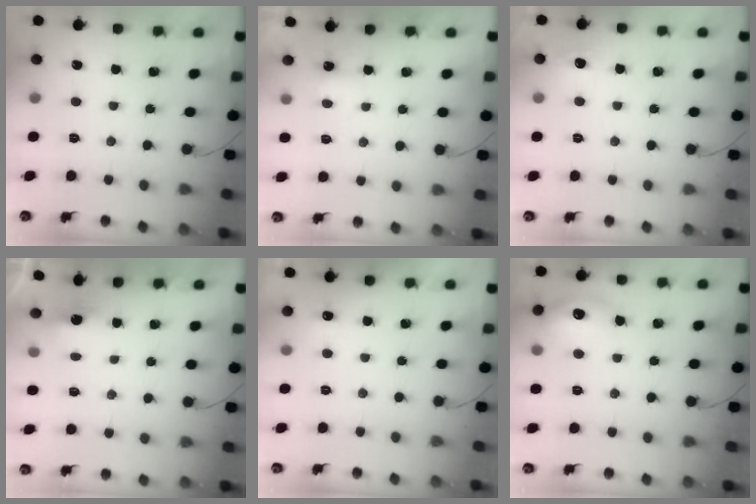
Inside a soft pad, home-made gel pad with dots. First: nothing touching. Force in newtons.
{"total": 2.8, "press": 2.7, "slide": 0.7}
{"total": 4.8, "press": 4.5, "slide": 1.8}
{"total": 2.9, "press": 2.8, "slide": 0.8}
{"total": 6.4, "press": 2.5, "slide": 5.9}
{"total": 12.5, "press": 12.4, "slide": 1.0}